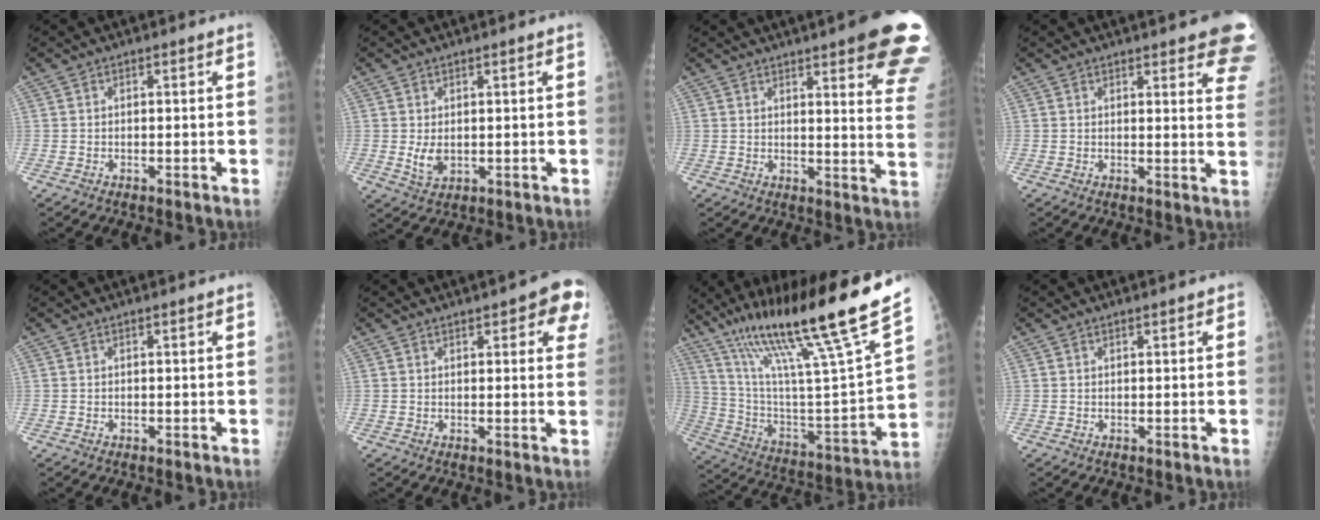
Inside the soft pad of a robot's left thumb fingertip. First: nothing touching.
{"total": 3.5, "force": [0.3, 2.1, 2.8], "torque": [-0.042, -0.011, 0.014]}
{"total": 19.1, "force": [11.8, 3.7, 14.6], "torque": [-0.153, -0.046, 0.129]}
{"total": 12.5, "force": [8.4, 3.4, 8.6], "torque": [-0.072, -0.036, 0.078]}
{"total": 0.0}
{"total": 8.1, "force": [4.1, 2.8, 6.3], "torque": [-0.045, -0.010, 0.041]}
{"total": 30.1, "force": [20.0, 2.0, 22.3], "torque": [-0.363, -0.056, 0.345]}
{"total": 0.8, "force": [0.5, 0.3, 0.5], "torque": [-0.005, 0.000, 0.006]}